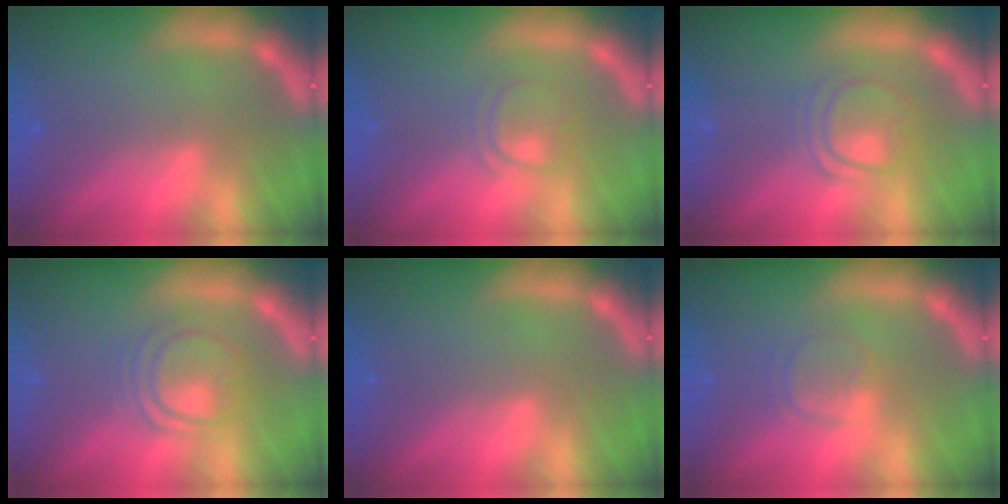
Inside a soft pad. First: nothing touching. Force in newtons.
{"total": 2.4}
{"total": 4.0}
{"total": 4.5}
{"total": 0.0}
{"total": 2.4}